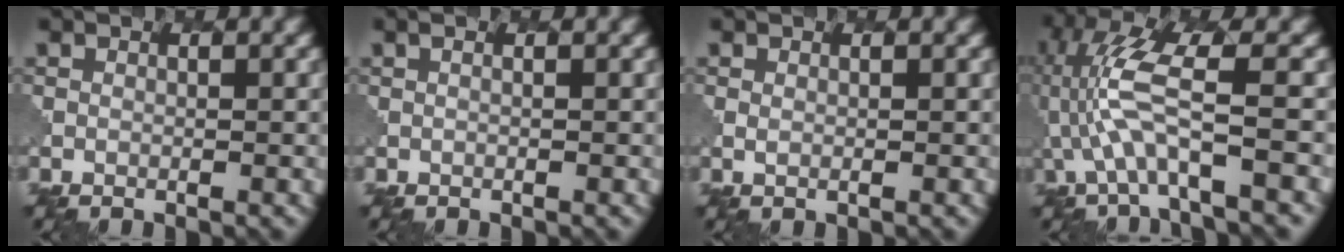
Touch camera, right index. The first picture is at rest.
{"total": 0.8, "force": [0.3, 0.2, 0.7], "torque": [-0.009, -0.004, 0.000]}
{"total": 0.6, "force": [0.5, 0.1, 0.4], "torque": [-0.009, -0.004, 0.013]}
{"total": 6.1, "force": [-1.0, 1.2, 5.9], "torque": [-0.140, 0.011, -0.015]}